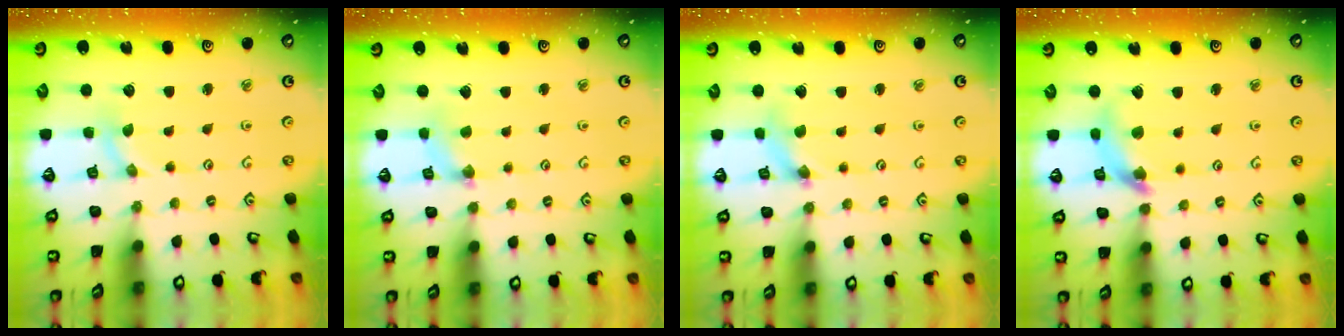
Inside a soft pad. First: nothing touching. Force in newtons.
{"total": 1.0, "press": 1.0, "slide": 0.3}
{"total": 1.6, "press": 1.6, "slide": 0.3}
{"total": 9.9, "press": 9.9, "slide": 1.2}